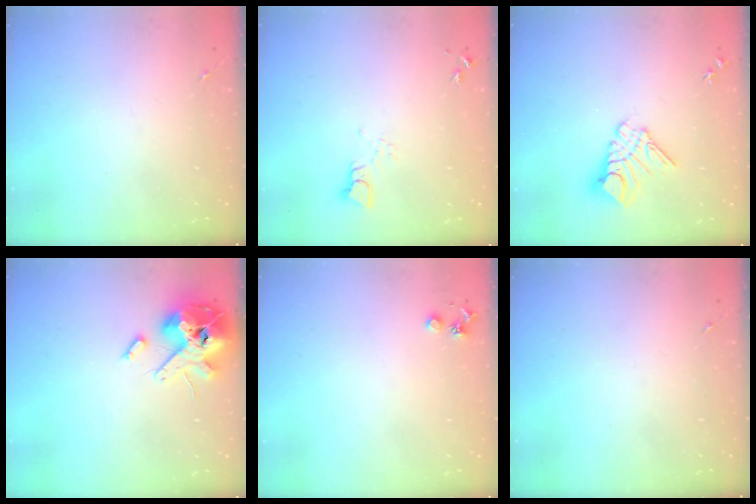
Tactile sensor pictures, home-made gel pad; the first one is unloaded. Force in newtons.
{"total": 3.3, "press": 3.3, "slide": 0.1}
{"total": 11.6, "press": 11.6, "slide": 1.2}
{"total": 15.4, "press": 15.2, "slide": 2.6}
{"total": 3.6, "press": 3.5, "slide": 0.5}
{"total": 0.0}